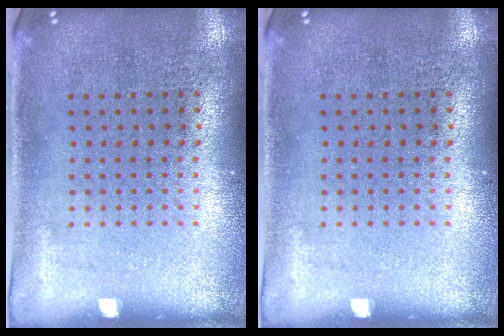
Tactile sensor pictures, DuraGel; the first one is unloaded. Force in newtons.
{"total": 0.0}